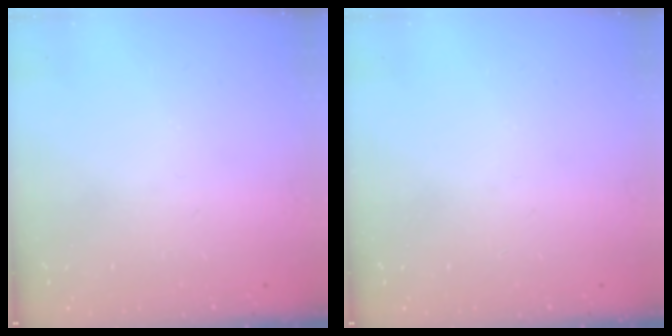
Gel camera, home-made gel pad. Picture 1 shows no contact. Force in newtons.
{"total": 0.0}